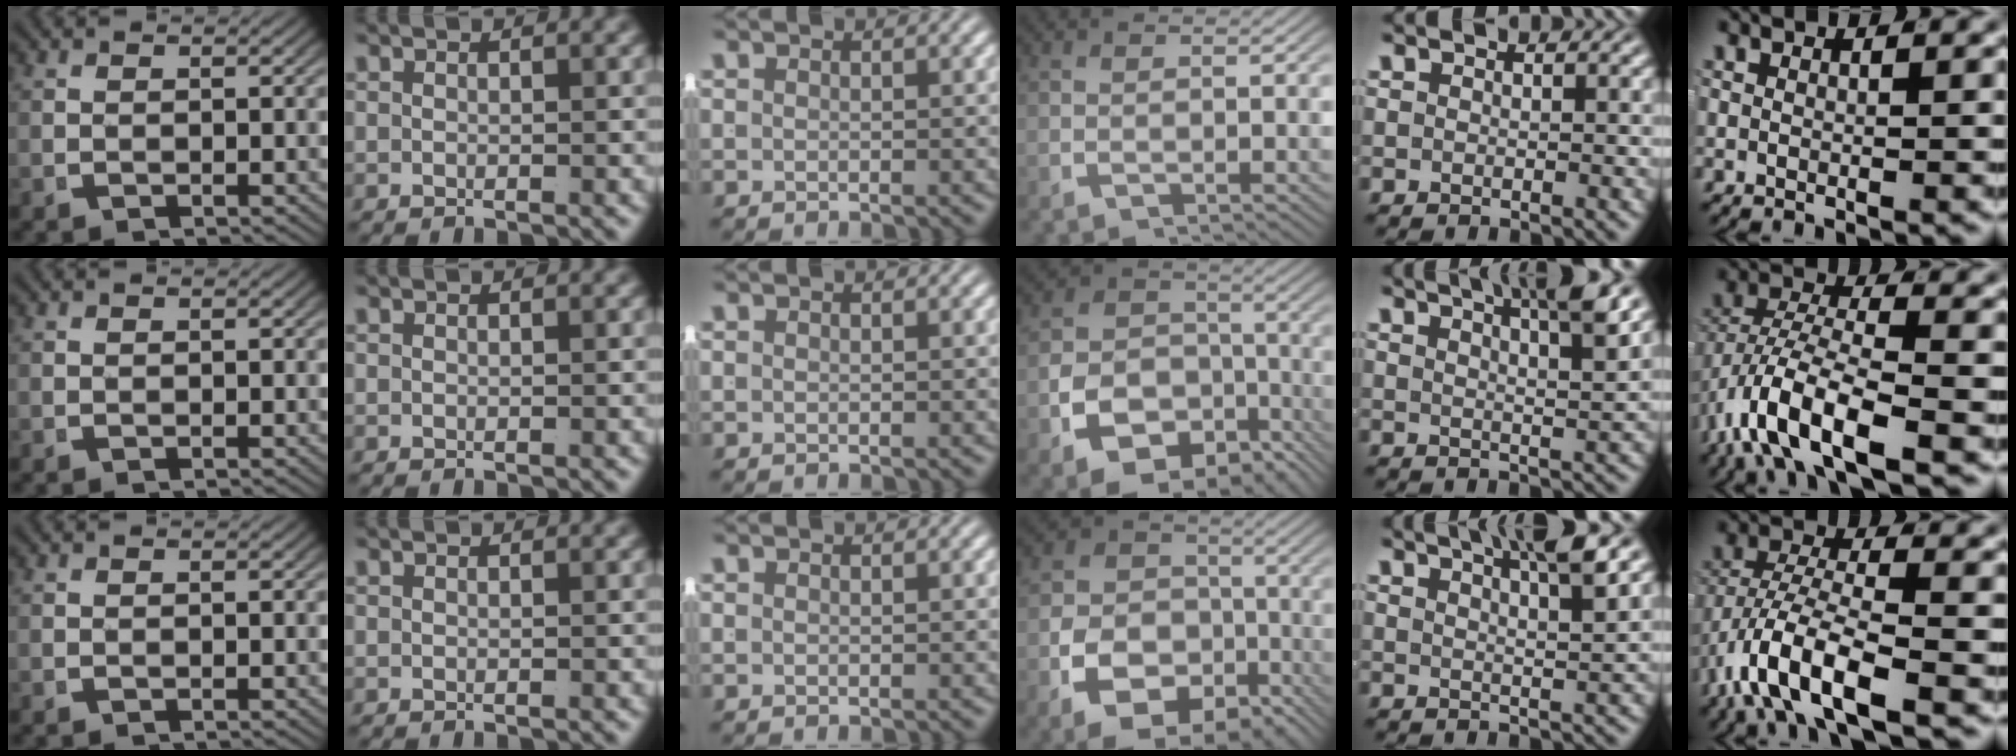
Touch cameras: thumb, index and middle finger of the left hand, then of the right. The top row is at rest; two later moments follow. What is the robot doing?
{"motion": "lift_and_place", "object": "jacket"}